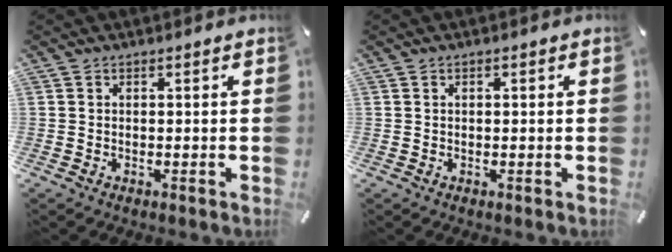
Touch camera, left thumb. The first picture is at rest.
{"total": 0.6, "force": [0.0, 0.2, 0.5], "torque": [-0.009, 0.002, 0.000]}